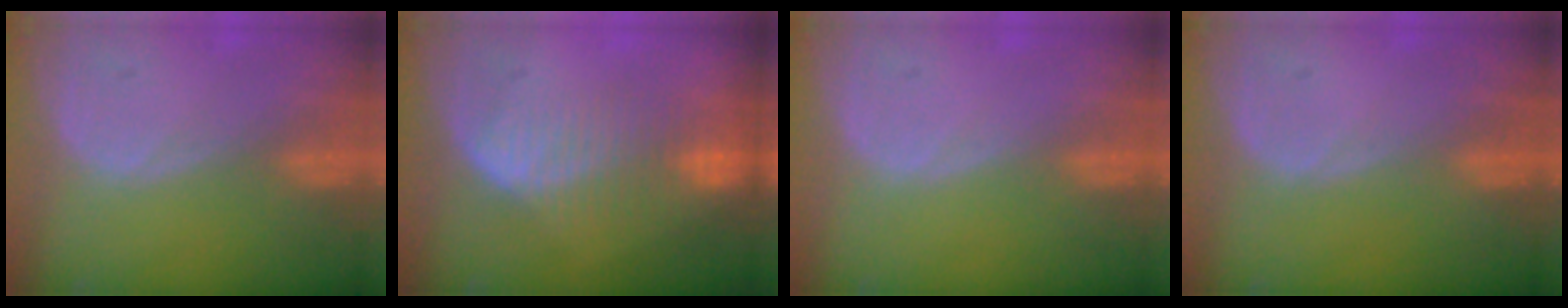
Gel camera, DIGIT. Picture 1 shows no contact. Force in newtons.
{"total": 8.6, "press": 7.3, "slide": 4.4}
{"total": 0.0}
{"total": 0.0}